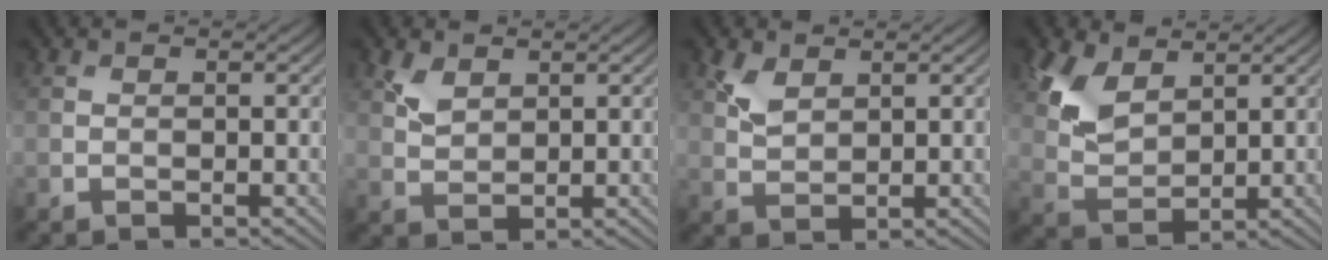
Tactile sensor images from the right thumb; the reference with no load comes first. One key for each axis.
{"total": 3.1, "fx": 1.9, "fy": 1.8, "fz": 1.7, "tx": -0.045, "ty": -0.003, "tz": 0.042}
{"total": 3.4, "fx": 2.0, "fy": 2.0, "fz": 2.0, "tx": -0.053, "ty": -0.002, "tz": 0.044}
{"total": 6.9, "fx": 3.7, "fy": 4.0, "fz": 4.3, "tx": -0.107, "ty": -0.004, "tz": 0.077}